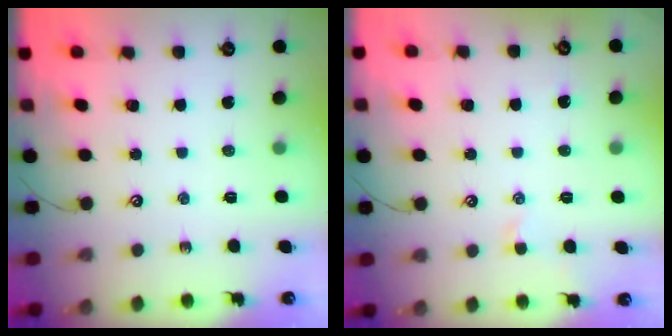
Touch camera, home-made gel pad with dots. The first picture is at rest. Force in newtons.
{"total": 1.2, "press": 1.2, "slide": 0.4}